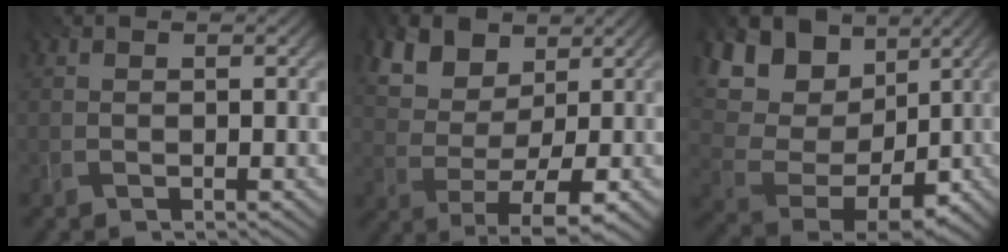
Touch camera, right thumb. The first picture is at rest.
{"total": 8.6, "force": [3.4, 4.7, 6.4], "torque": [-0.133, 0.006, 0.059]}
{"total": 14.9, "force": [5.7, 10.7, 8.7], "torque": [-0.205, 0.043, 0.110]}